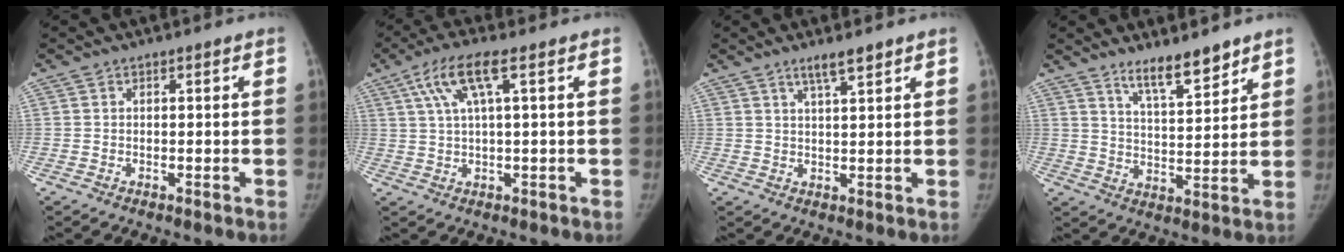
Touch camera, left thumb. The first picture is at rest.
{"total": 7.3, "force": [2.8, 1.3, 6.6], "torque": [-0.155, 0.014, 0.056]}
{"total": 3.4, "force": [2.5, 0.3, 2.3], "torque": [-0.040, -0.013, 0.047]}
{"total": 8.0, "force": [6.4, 1.8, 4.4], "torque": [-0.060, -0.052, 0.114]}